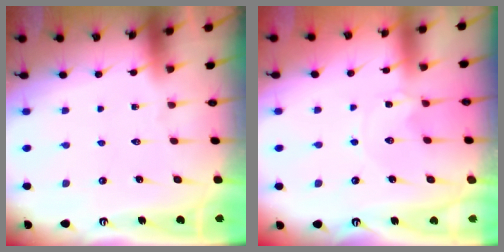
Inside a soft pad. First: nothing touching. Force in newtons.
{"total": 1.5, "press": 1.4, "slide": 0.2}